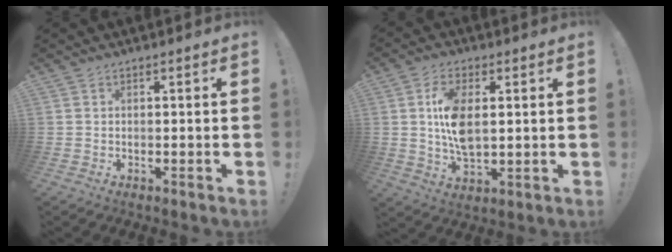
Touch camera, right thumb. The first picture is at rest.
{"total": 10.7, "force": [1.7, 5.8, 8.9], "torque": [-0.161, -0.002, 0.029]}